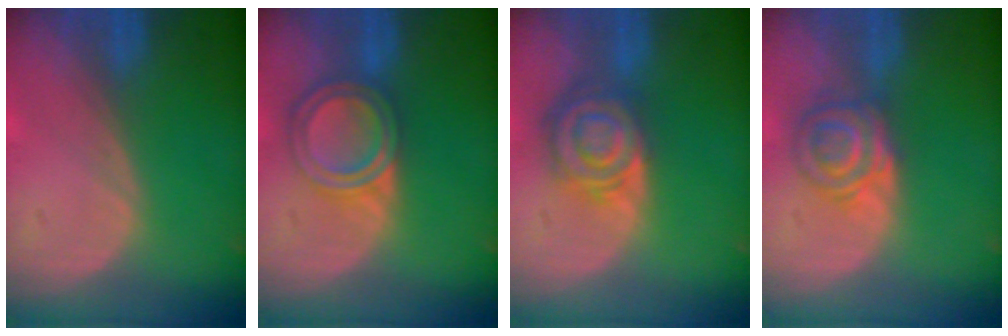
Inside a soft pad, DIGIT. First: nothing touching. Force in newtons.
{"total": 6.6, "press": 5.8, "slide": 3.1}
{"total": 8.4, "press": 7.2, "slide": 4.3}
{"total": 6.0, "press": 5.5, "slide": 2.3}